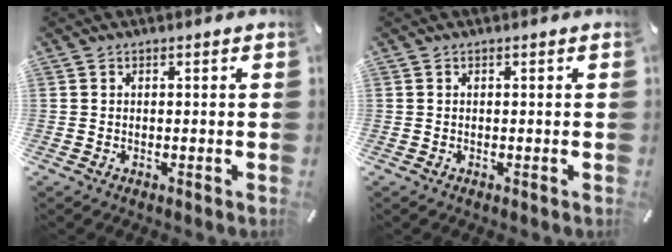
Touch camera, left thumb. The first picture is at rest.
{"total": 0.0}